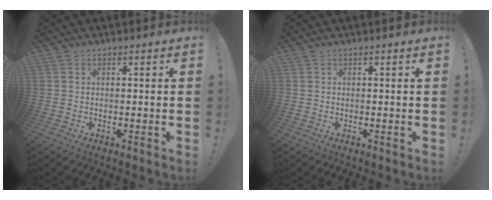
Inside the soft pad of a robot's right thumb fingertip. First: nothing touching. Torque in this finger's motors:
{"motor_torque": [-0.43, 0.12, 0.14, -0.09, 0.11]}